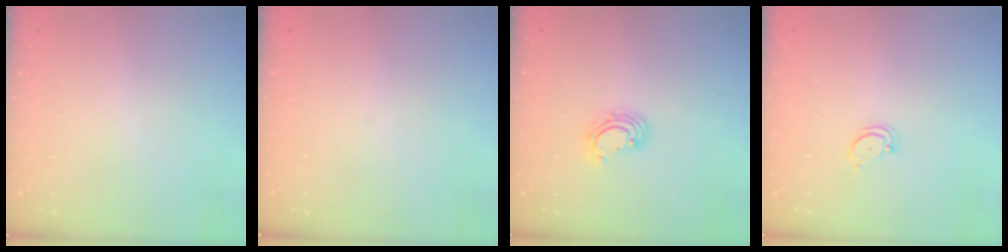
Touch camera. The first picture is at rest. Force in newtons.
{"total": 0.0}
{"total": 5.1, "press": 5.1, "slide": 0.3}
{"total": 3.5, "press": 3.4, "slide": 0.3}